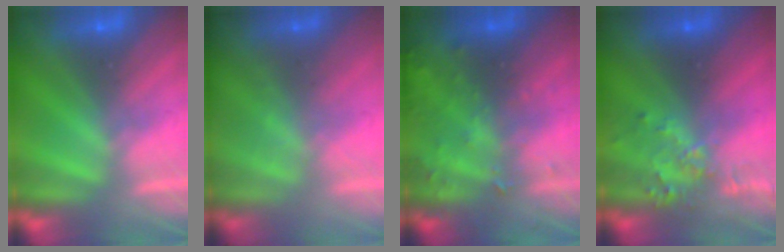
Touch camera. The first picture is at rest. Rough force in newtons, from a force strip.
{"total": 1.4}
{"total": 7.7}
{"total": 3.4}